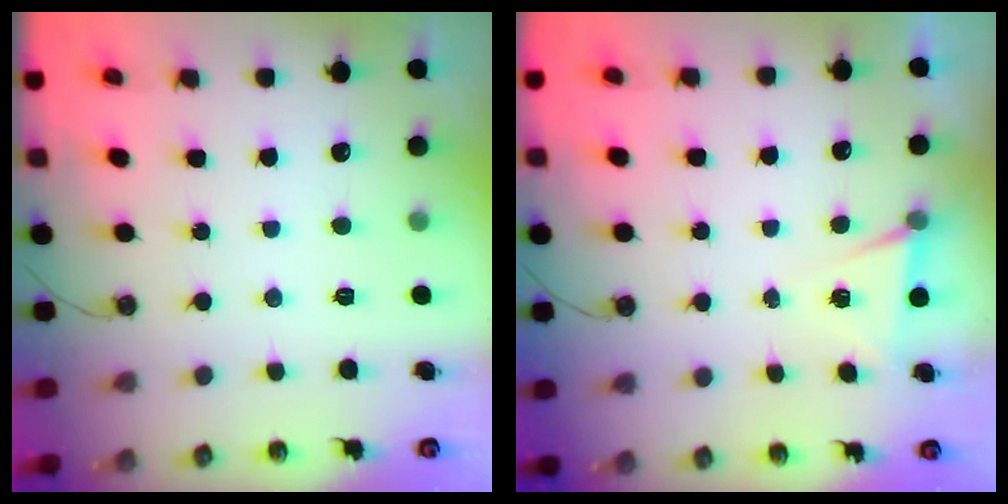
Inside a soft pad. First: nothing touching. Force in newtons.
{"total": 4.9, "press": 2.0, "slide": 4.5}